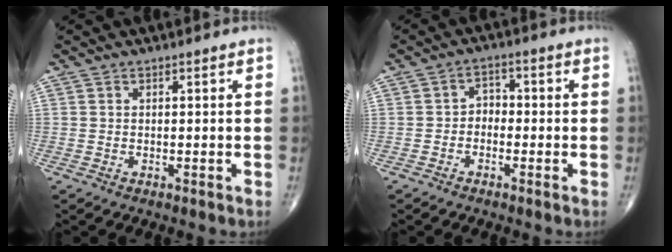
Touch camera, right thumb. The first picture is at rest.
{"total": 3.0, "force": [-1.0, 2.3, 1.6], "torque": [-0.005, 0.018, -0.030]}